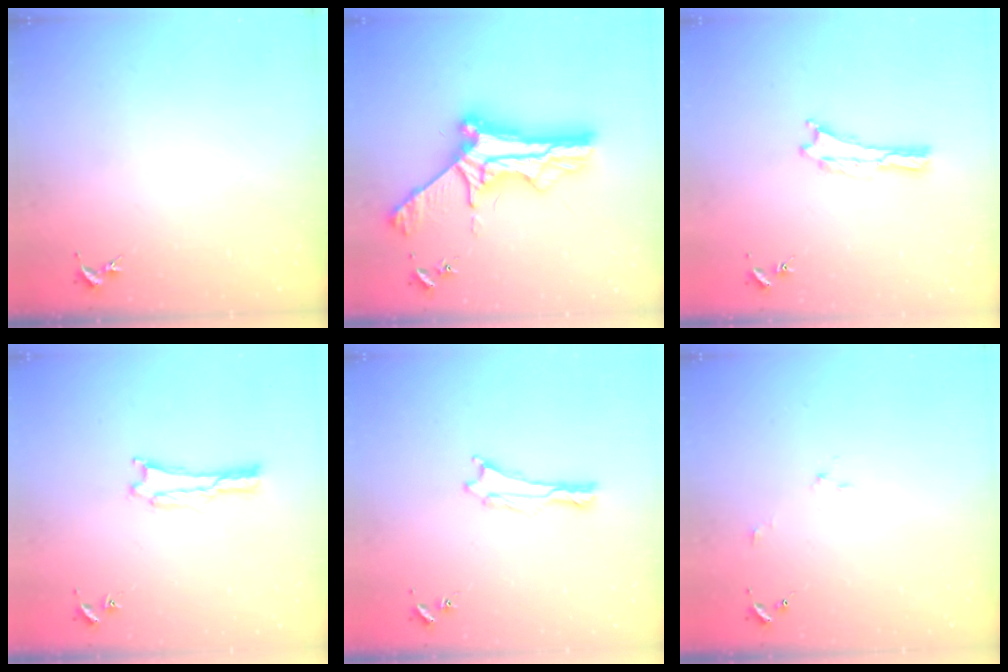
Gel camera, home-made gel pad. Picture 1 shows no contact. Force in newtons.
{"total": 11.2, "press": 11.2, "slide": 0.8}
{"total": 0.0}
{"total": 1.7, "press": 1.7, "slide": 0.1}
{"total": 0.0}
{"total": 2.2, "press": 2.2, "slide": 0.2}